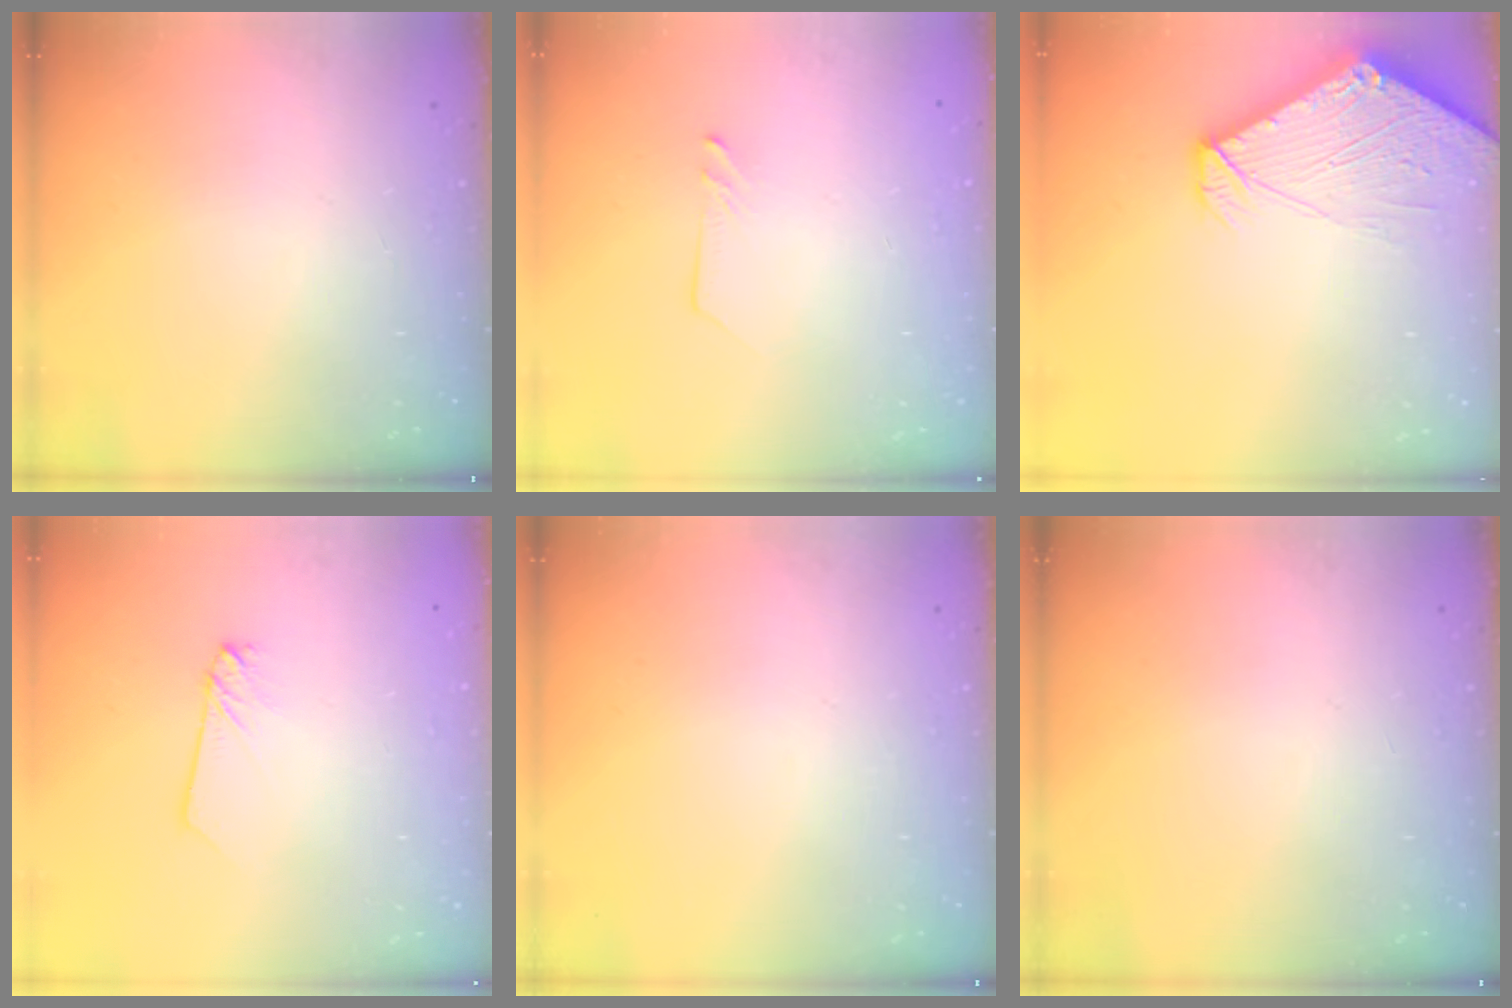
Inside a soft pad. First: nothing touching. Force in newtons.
{"total": 1.2, "press": 1.2, "slide": 0.1}
{"total": 11.1, "press": 11.0, "slide": 1.2}
{"total": 2.2, "press": 2.2, "slide": 0.1}
{"total": 0.0}
{"total": 0.0}